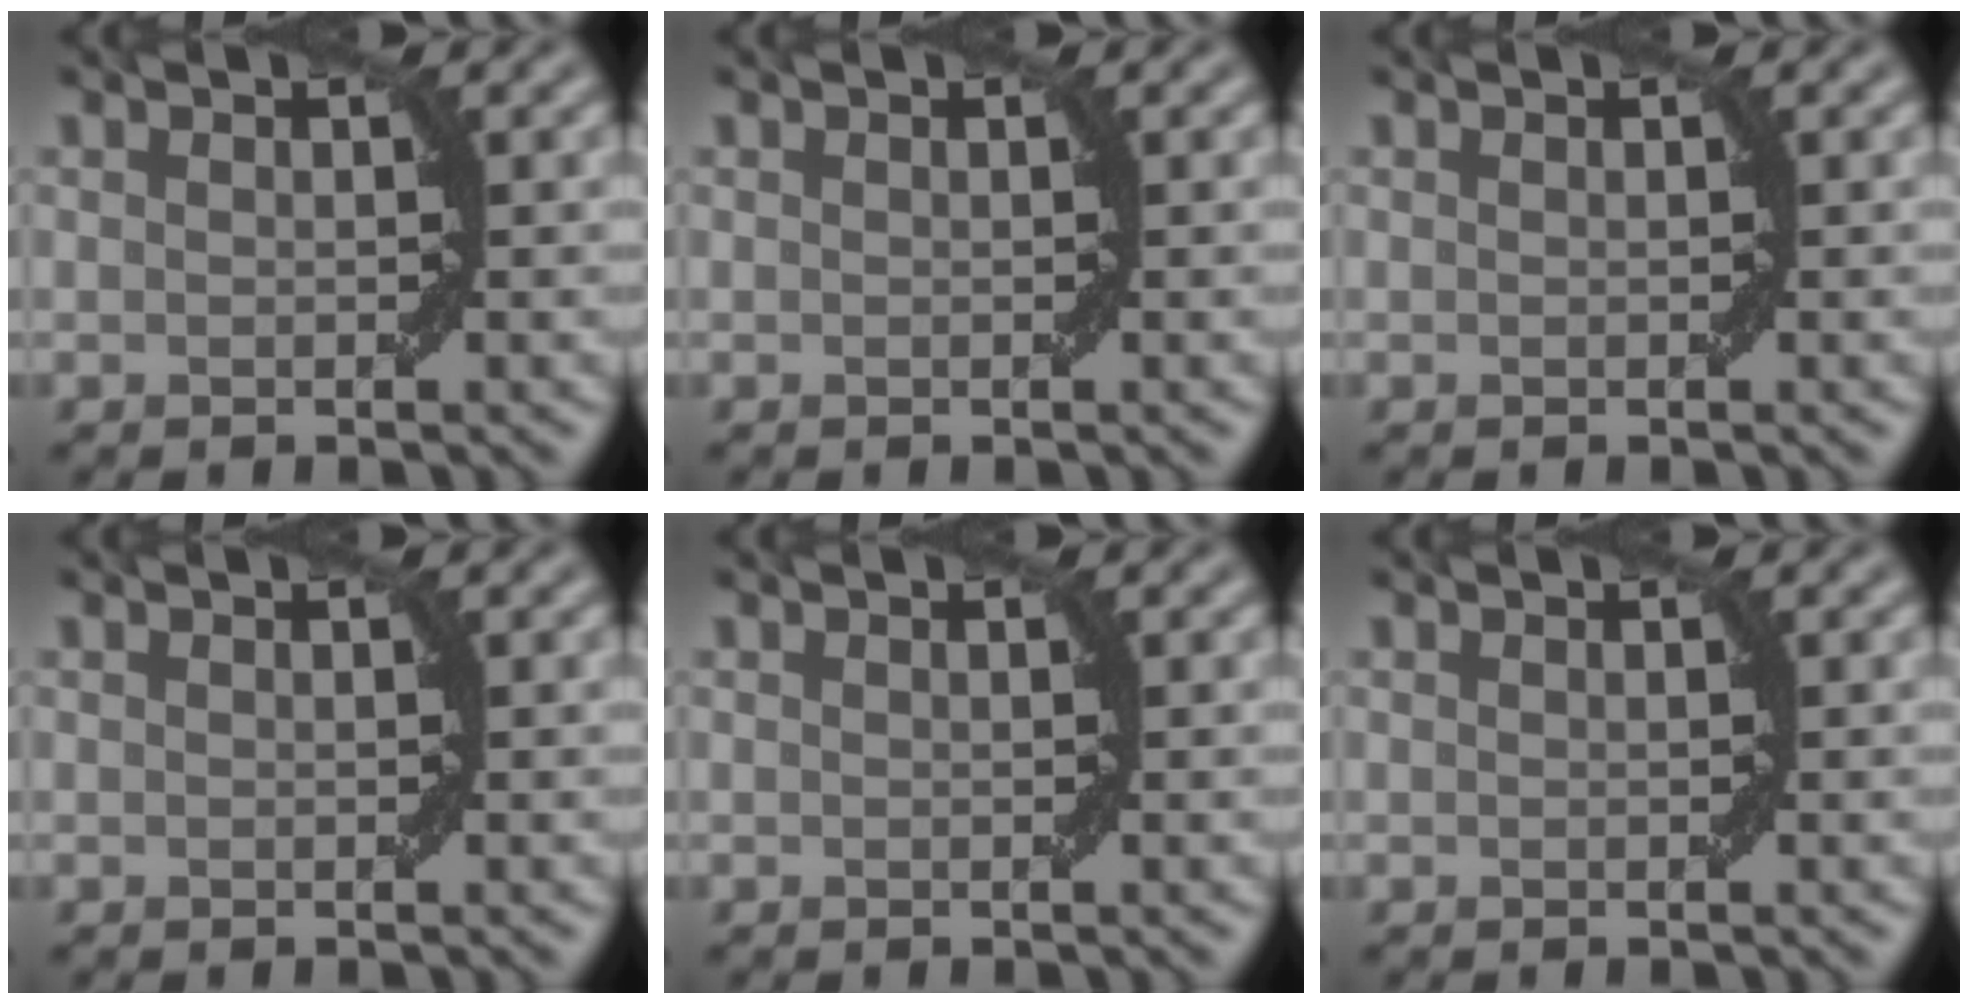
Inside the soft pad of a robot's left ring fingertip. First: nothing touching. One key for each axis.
{"total": 0.0}
{"total": 0.0}
{"total": 0.0}
{"total": 0.0}
{"total": 0.0}